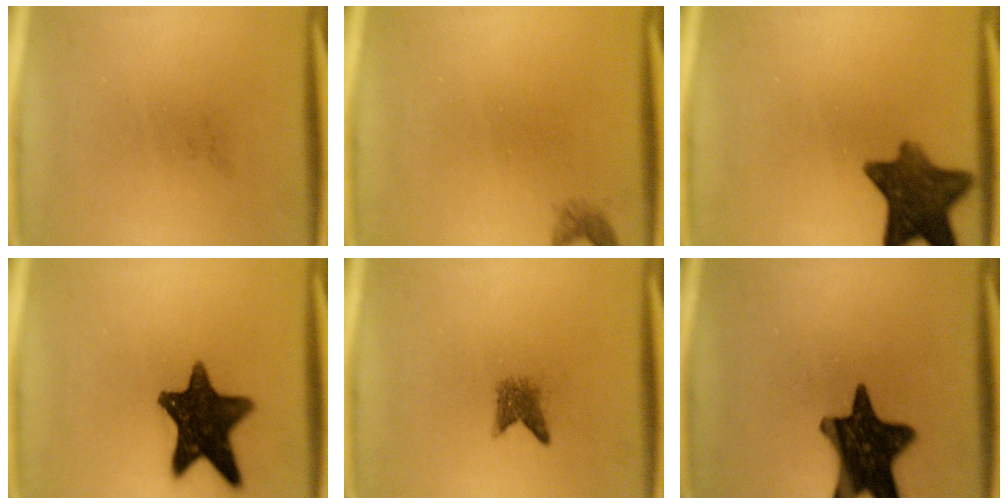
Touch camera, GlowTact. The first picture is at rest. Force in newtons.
{"total": 1.2}
{"total": 10.7}
{"total": 14.1}
{"total": 2.3}
{"total": 15.6}